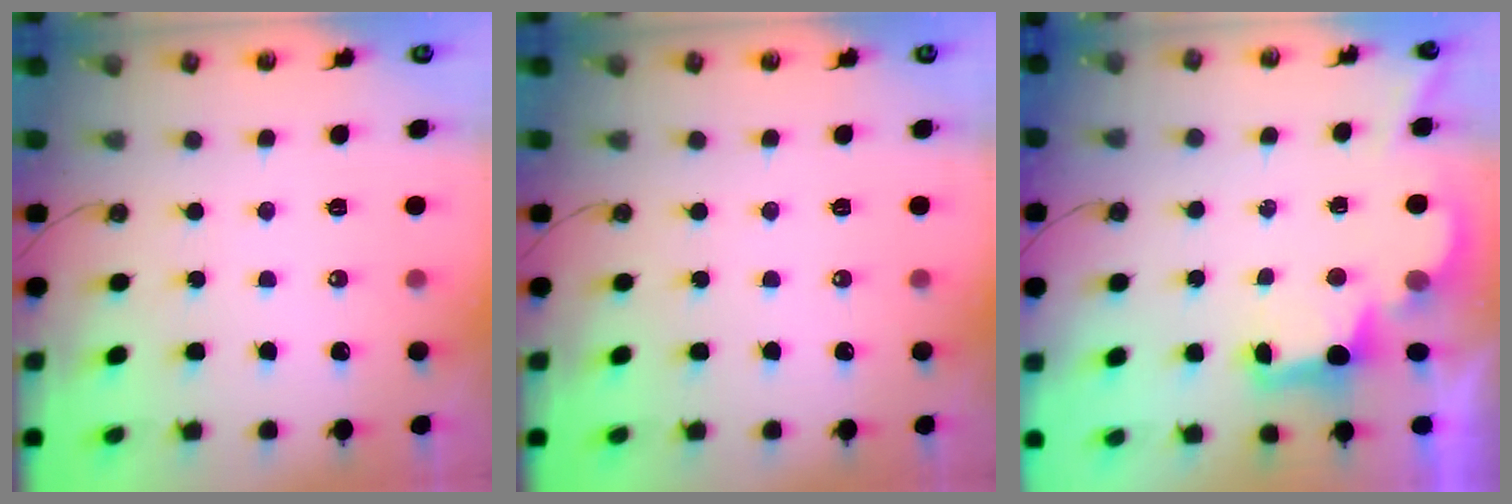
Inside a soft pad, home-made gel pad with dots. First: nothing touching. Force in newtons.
{"total": 0.0}
{"total": 2.9, "press": 2.8, "slide": 0.9}